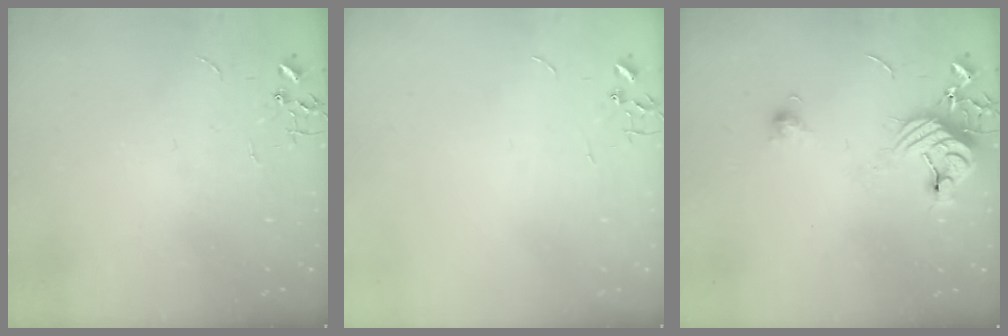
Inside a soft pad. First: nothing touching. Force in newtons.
{"total": 0.0}
{"total": 11.3, "press": 11.2, "slide": 1.3}